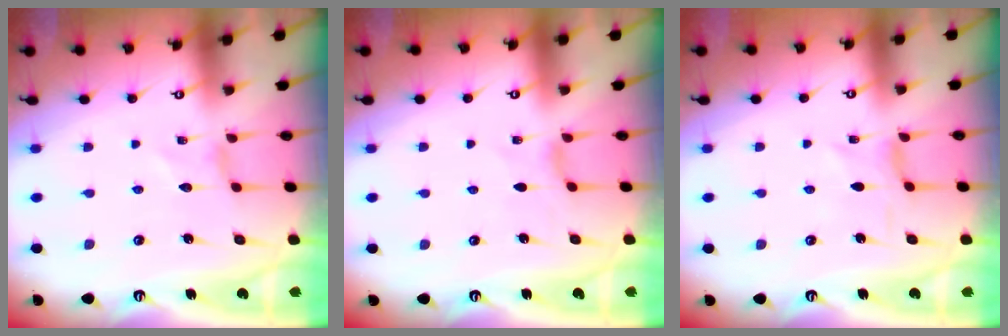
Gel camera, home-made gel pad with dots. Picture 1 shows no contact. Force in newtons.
{"total": 0.0}
{"total": 0.0}